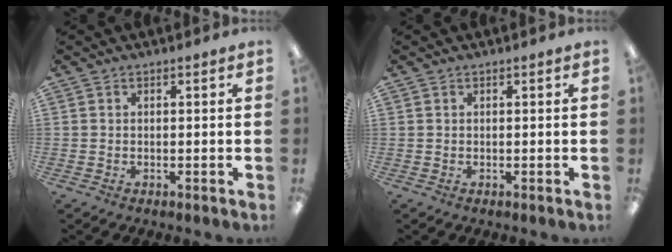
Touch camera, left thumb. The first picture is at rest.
{"total": 0.0}